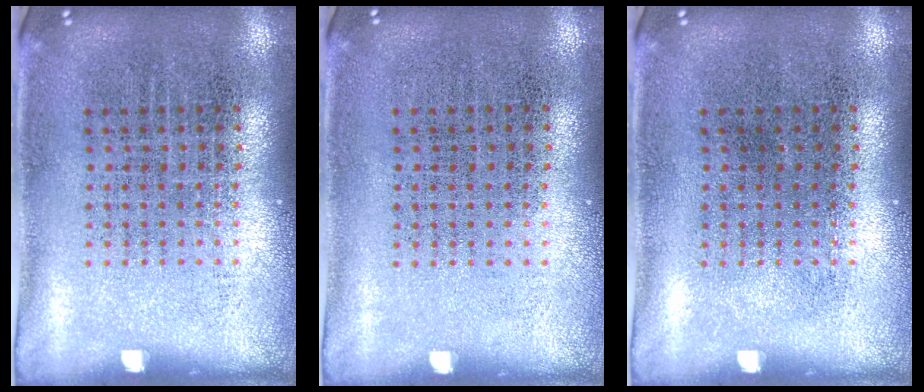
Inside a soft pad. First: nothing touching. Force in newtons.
{"total": 0.0}
{"total": 0.0}